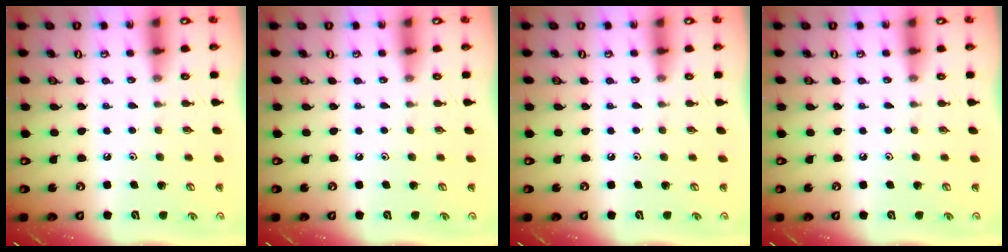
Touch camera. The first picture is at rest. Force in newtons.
{"total": 0.0}
{"total": 0.0}
{"total": 0.0}